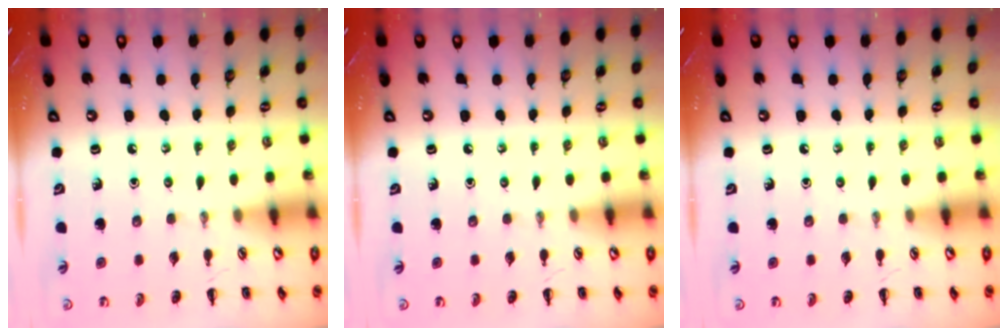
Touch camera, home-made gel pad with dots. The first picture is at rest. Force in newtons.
{"total": 0.0}
{"total": 0.0}